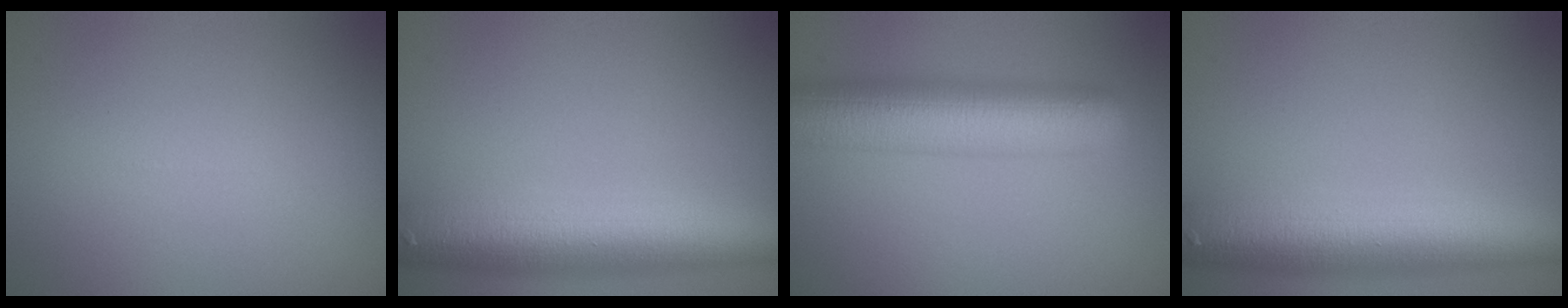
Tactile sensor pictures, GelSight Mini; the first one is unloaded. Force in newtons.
{"total": 10.1, "press": 10.0, "slide": 0.7}
{"total": 8.7, "press": 8.7, "slide": 0.2}
{"total": 10.1, "press": 10.0, "slide": 0.7}